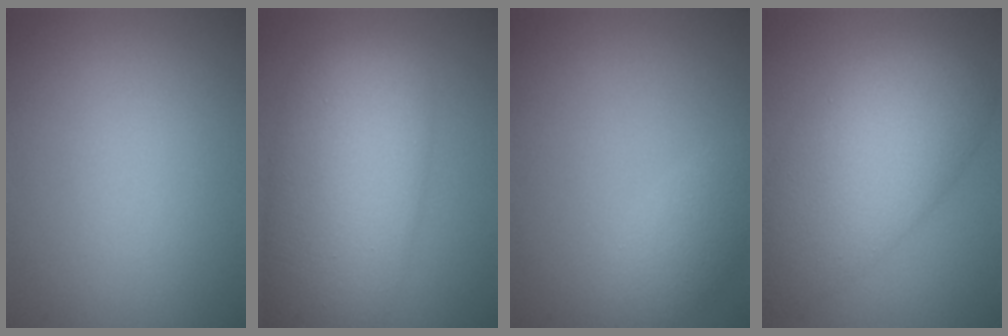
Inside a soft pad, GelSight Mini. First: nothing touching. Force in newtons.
{"total": 9.9, "press": 9.9, "slide": 0.3}
{"total": 2.4, "press": 2.4, "slide": 0.2}
{"total": 7.2, "press": 7.2, "slide": 0.3}